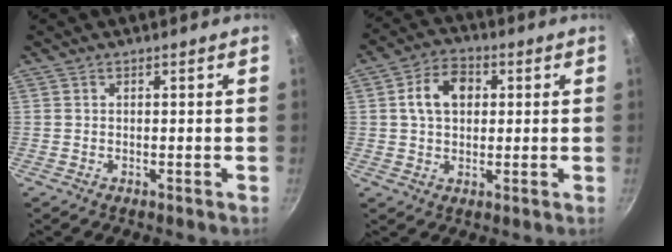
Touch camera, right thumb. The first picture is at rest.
{"total": 8.4, "force": [1.6, 6.1, 5.6], "torque": [-0.074, 0.013, 0.018]}